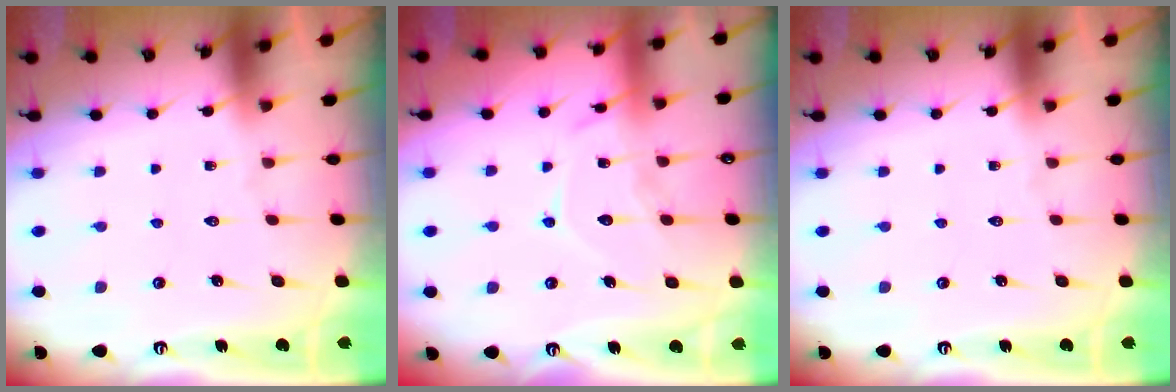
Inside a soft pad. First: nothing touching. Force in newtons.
{"total": 11.5, "press": 11.4, "slide": 1.0}
{"total": 0.0}